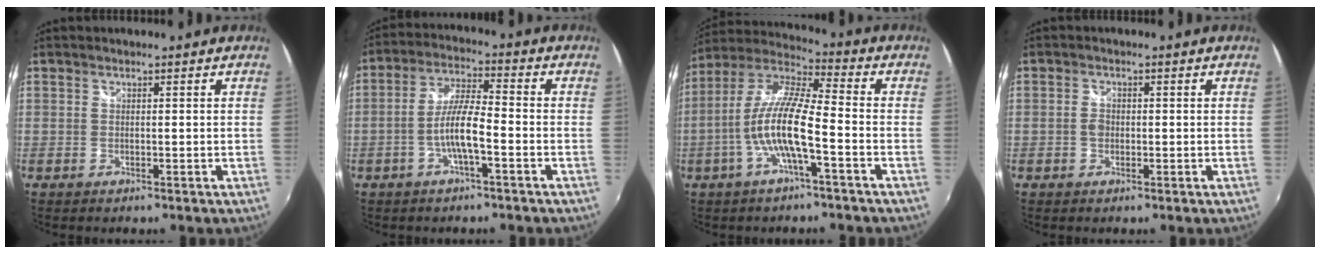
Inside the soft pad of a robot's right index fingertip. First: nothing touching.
{"total": 7.4, "force": [-2.9, 1.0, 6.7], "torque": [-0.137, 0.006, -0.052]}
{"total": 12.4, "force": [-3.9, 1.9, 11.7], "torque": [-0.229, 0.002, -0.077]}
{"total": 1.8, "force": [-0.3, 1.4, 1.2], "torque": [-0.024, 0.002, -0.008]}